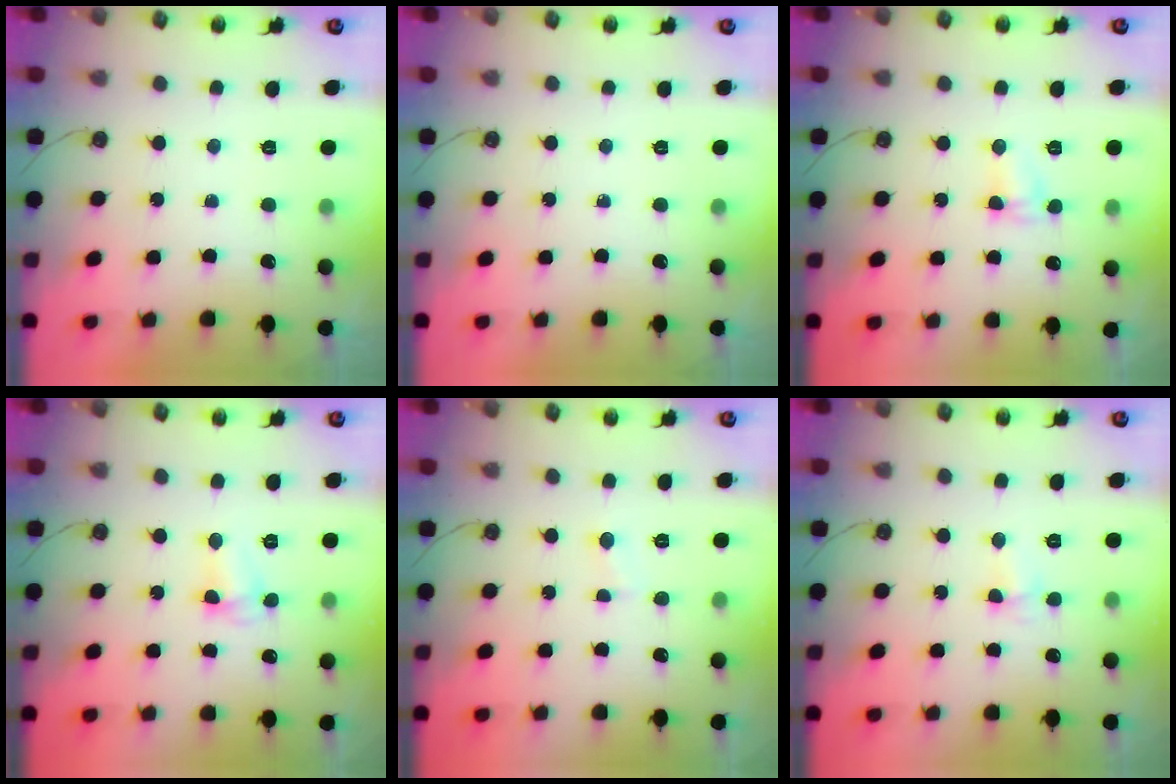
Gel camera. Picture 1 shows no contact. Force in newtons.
{"total": 0.0}
{"total": 3.6, "press": 3.5, "slide": 0.6}
{"total": 4.5, "press": 4.4, "slide": 0.6}
{"total": 1.7, "press": 1.6, "slide": 0.6}
{"total": 4.6, "press": 3.4, "slide": 3.0}